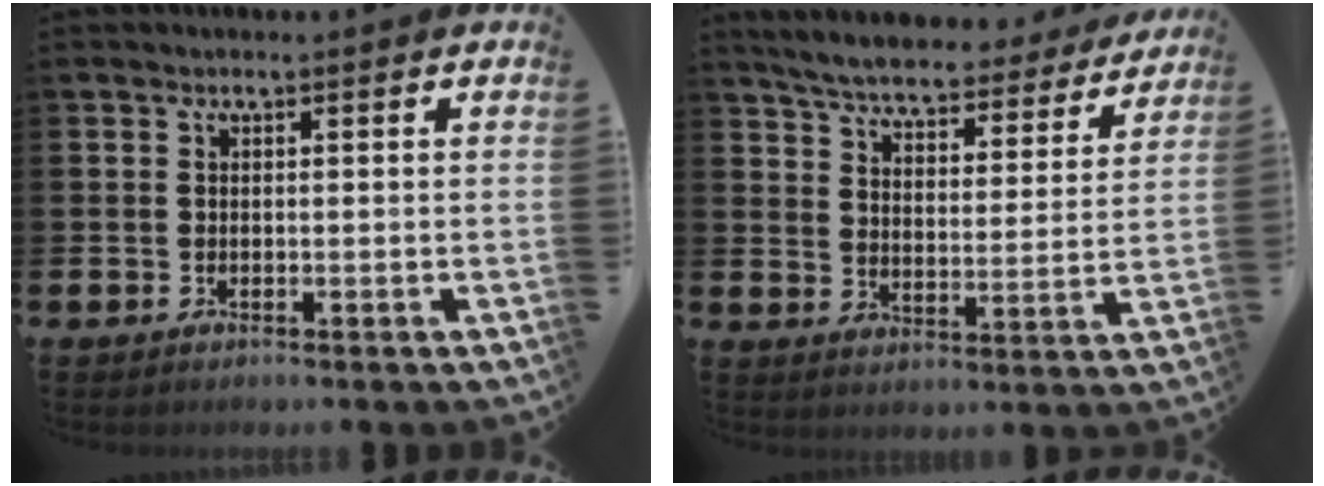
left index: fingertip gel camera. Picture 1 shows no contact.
{"total": 6.0, "force": [5.8, 0.6, 1.5], "torque": [-0.057, -0.041, 0.097]}